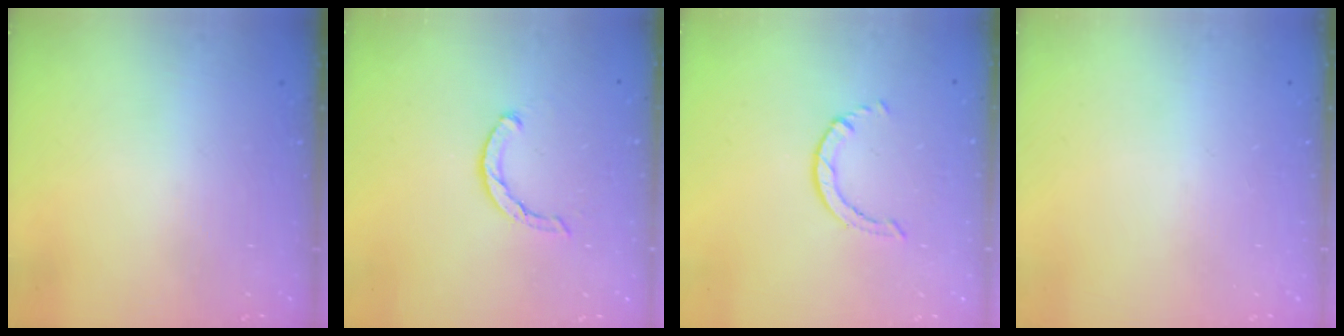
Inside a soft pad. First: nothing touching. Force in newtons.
{"total": 3.3, "press": 3.3, "slide": 0.3}
{"total": 0.8, "press": 0.7, "slide": 0.2}
{"total": 0.0}